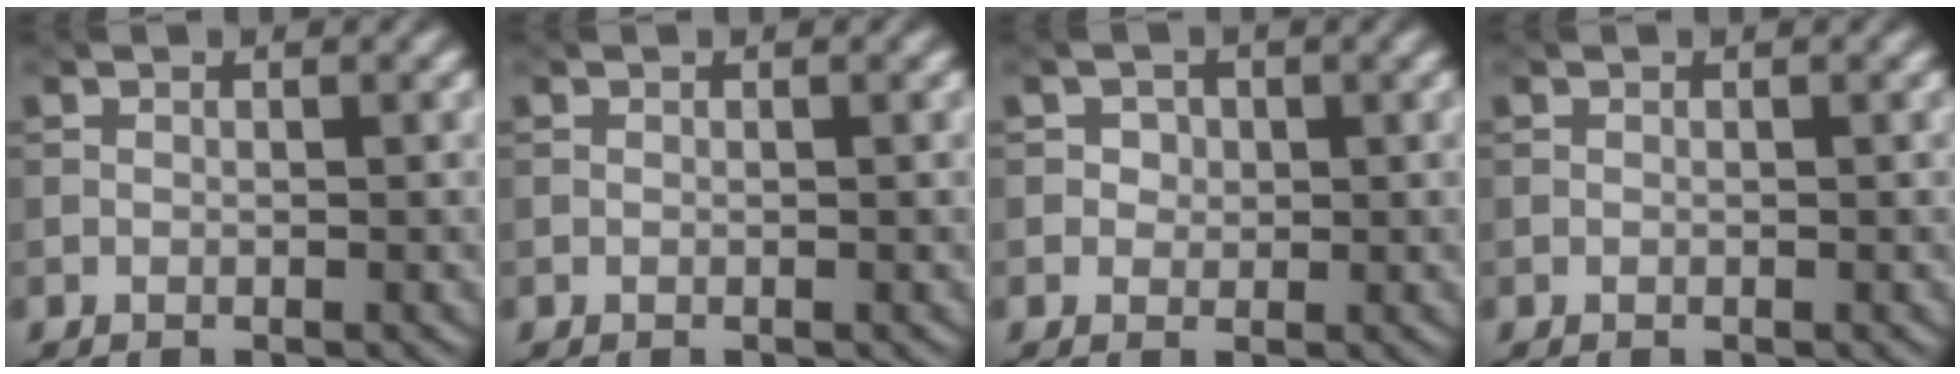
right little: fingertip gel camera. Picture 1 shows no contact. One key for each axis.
{"total": 0.0}
{"total": 1.4, "fx": 0.3, "fy": 1.2, "fz": 0.5, "tx": -0.002, "ty": 0.001, "tz": 0.005}
{"total": 0.0}